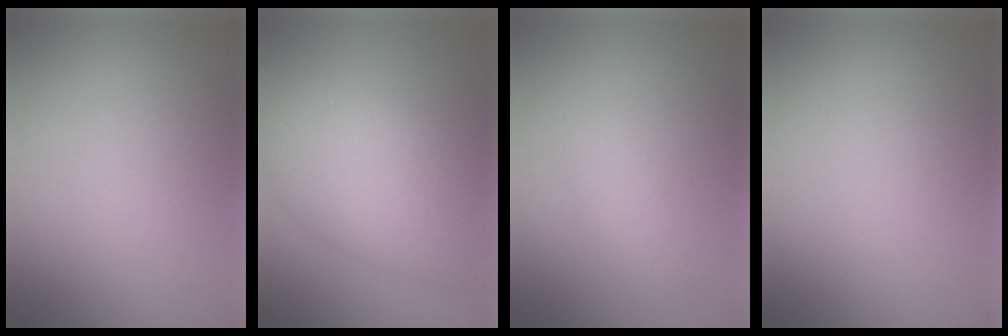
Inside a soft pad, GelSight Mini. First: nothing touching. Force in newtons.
{"total": 9.4, "press": 9.4, "slide": 0.4}
{"total": 1.6, "press": 1.6, "slide": 0.1}
{"total": 0.0}